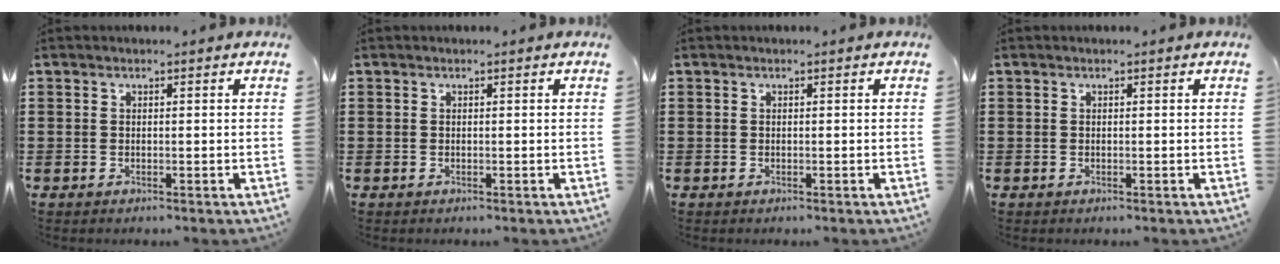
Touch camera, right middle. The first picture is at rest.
{"total": 0.0}
{"total": 0.0}
{"total": 0.0}